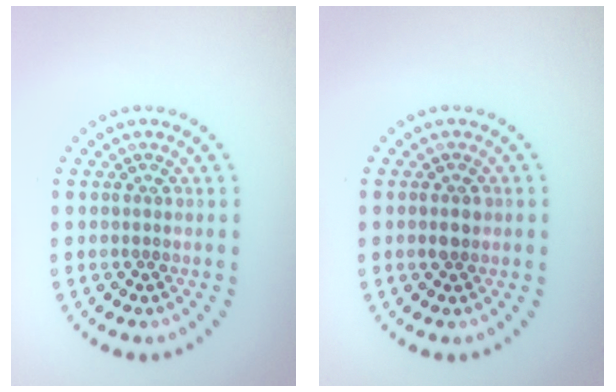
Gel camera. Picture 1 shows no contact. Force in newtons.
{"total": 1.5, "press": 1.5, "slide": 0.1}